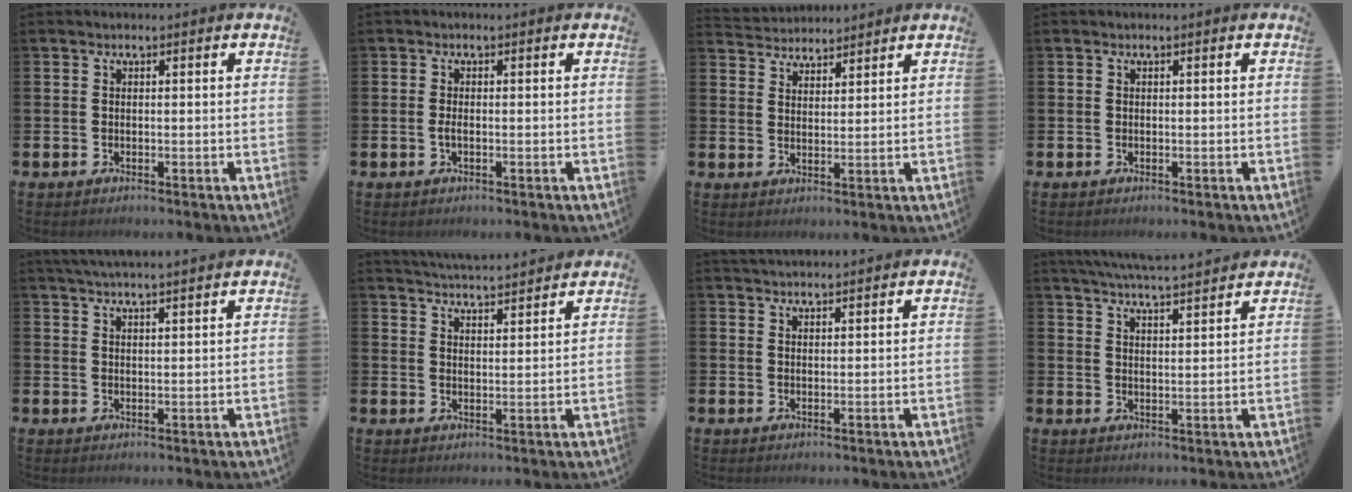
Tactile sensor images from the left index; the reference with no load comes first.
{"total": 1.0, "force": [-0.3, 0.3, 0.9], "torque": [-0.026, 0.003, -0.003]}
{"total": 3.7, "force": [3.6, 0.8, -0.6], "torque": [-0.011, -0.013, 0.068]}
{"total": 0.0}
{"total": 3.4, "force": [3.3, -0.4, 0.5], "torque": [-0.015, -0.009, 0.061]}
{"total": 4.6, "force": [4.6, -0.2, 0.1], "torque": [-0.022, -0.029, 0.083]}
{"total": 2.3, "force": [2.3, 0.2, 0.2], "torque": [-0.007, -0.007, 0.041]}
{"total": 5.8, "force": [5.6, -0.2, 1.1], "torque": [-0.037, -0.034, 0.100]}